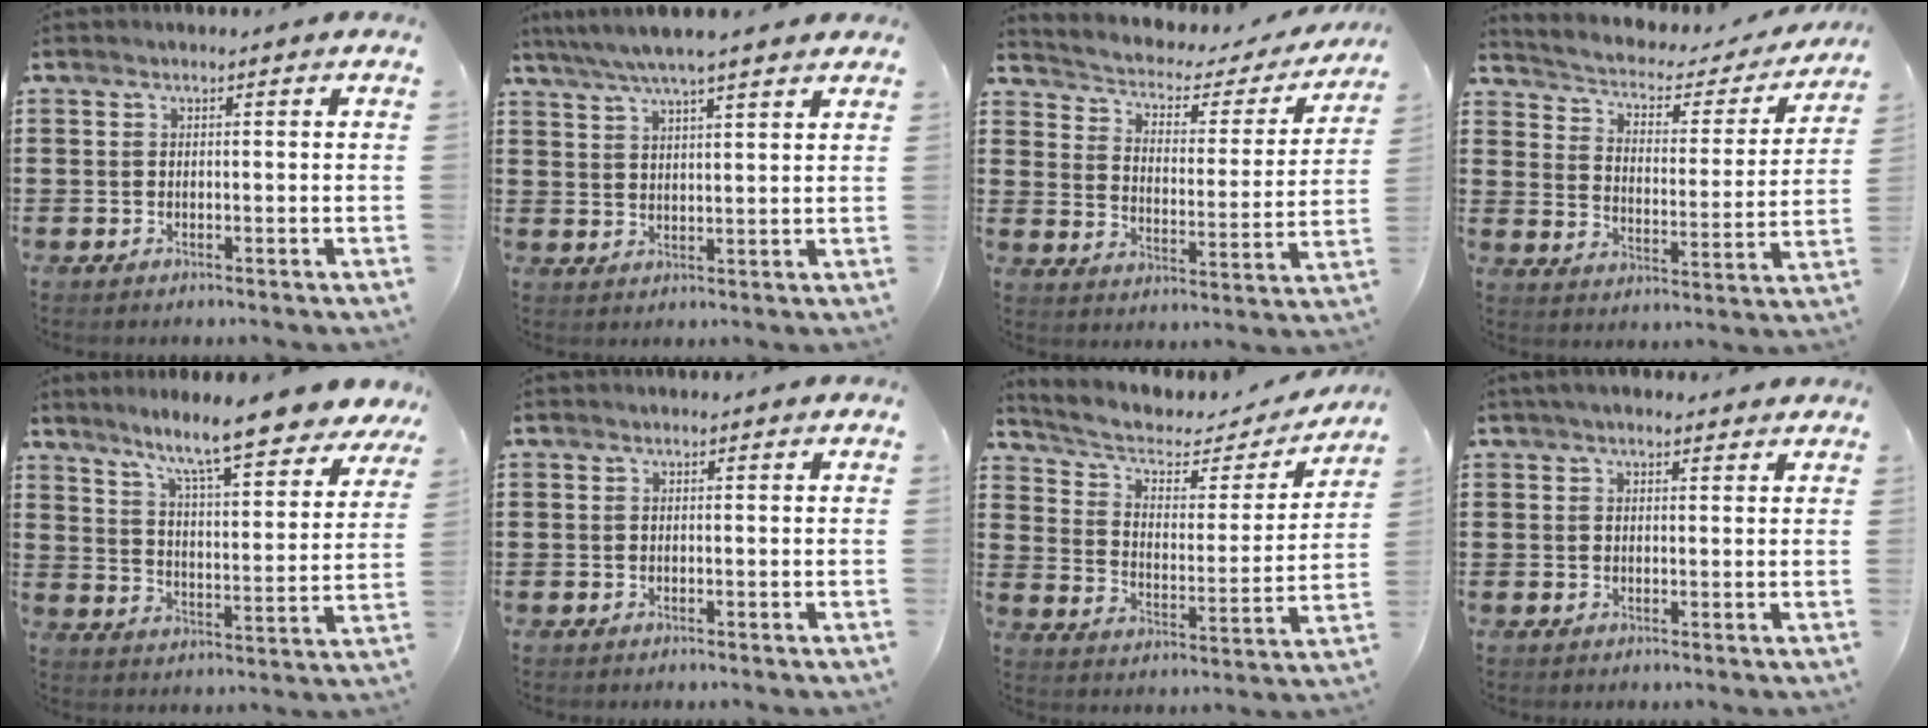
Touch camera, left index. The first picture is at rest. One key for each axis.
{"total": 5.3, "fx": 4.4, "fy": 0.2, "fz": 2.9, "tx": -0.068, "ty": -0.014, "tz": 0.076}
{"total": 2.5, "fx": 1.9, "fy": 1.4, "fz": 0.9, "tx": -0.034, "ty": -0.018, "tz": 0.022}
{"total": 2.7, "fx": 2.0, "fy": 1.4, "fz": 1.1, "tx": -0.038, "ty": -0.021, "tz": 0.023}
{"total": 9.7, "fx": 8.4, "fy": -0.1, "fz": 4.8, "tx": -0.107, "ty": -0.060, "tz": 0.137}
{"total": 0.0}
{"total": 5.3, "fx": 3.9, "fy": 2.3, "fz": 2.7, "tx": -0.073, "ty": -0.024, "tz": 0.064}
{"total": 2.1, "fx": 1.7, "fy": 0.9, "fz": 0.8, "tx": -0.019, "ty": 0.009, "tz": 0.033}